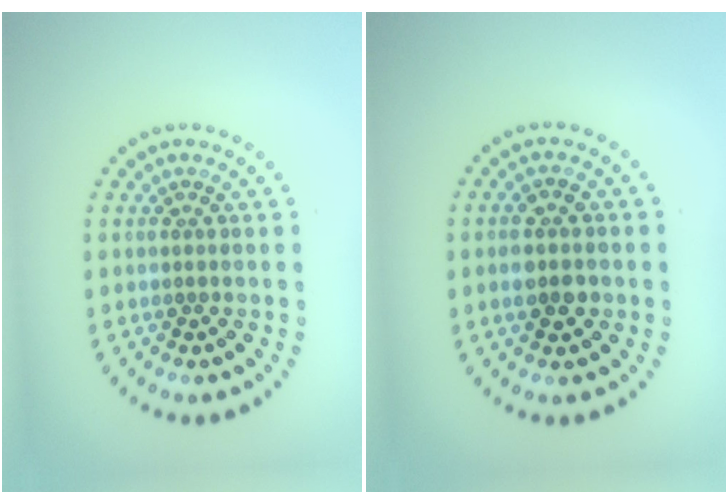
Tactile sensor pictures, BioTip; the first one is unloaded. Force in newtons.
{"total": 2.5, "press": 2.5, "slide": 0.3}